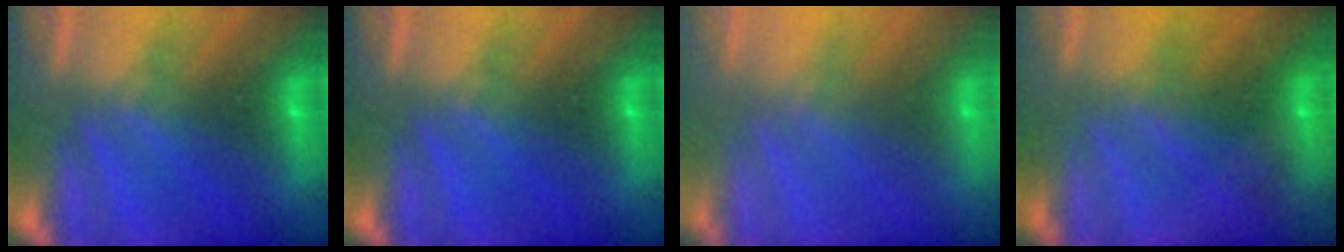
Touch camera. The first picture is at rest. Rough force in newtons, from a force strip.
{"total": 0.0}
{"total": 2.4}
{"total": 1.8}